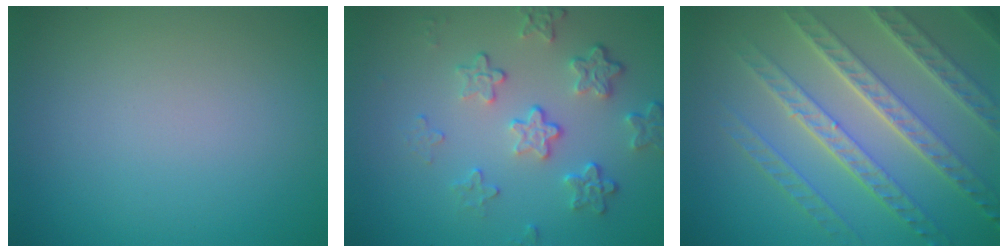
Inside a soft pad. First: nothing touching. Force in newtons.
{"total": 4.4, "press": 3.2, "slide": 3.0}
{"total": 7.7, "press": 5.6, "slide": 5.3}